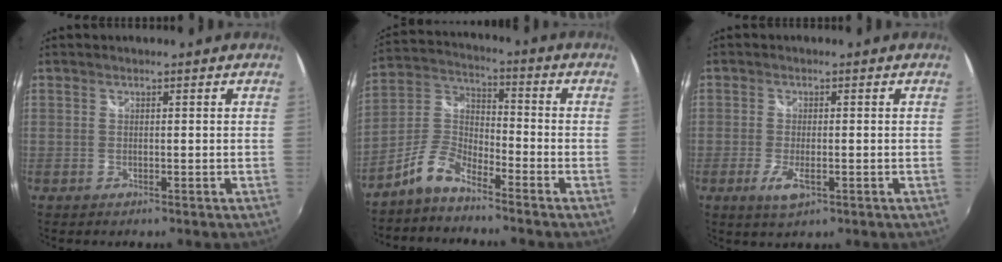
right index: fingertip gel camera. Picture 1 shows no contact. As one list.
[{"total": 7.4, "force": [-5.5, 2.5, 4.3], "torque": [-0.108, 0.024, -0.115]}, {"total": 4.5, "force": [-1.9, 1.5, 3.8], "torque": [-0.082, -0.012, -0.032]}]